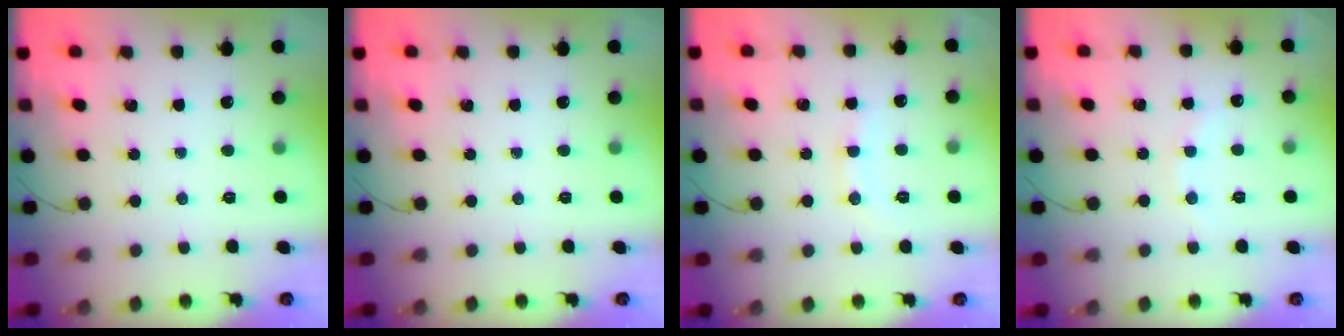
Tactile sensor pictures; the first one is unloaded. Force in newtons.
{"total": 0.0}
{"total": 6.4, "press": 6.3, "slide": 1.3}
{"total": 5.4, "press": 5.3, "slide": 1.2}